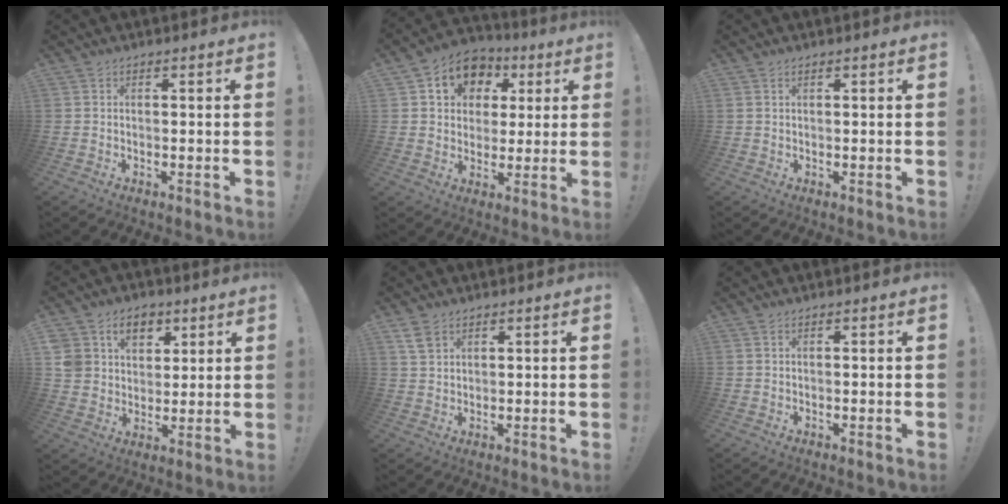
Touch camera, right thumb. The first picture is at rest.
{"total": 10.8, "force": [3.9, 9.1, 4.2], "torque": [-0.059, -0.015, 0.078]}
{"total": 0.7, "force": [0.4, 0.3, 0.5], "torque": [-0.018, 0.004, 0.011]}
{"total": 10.8, "force": [5.1, 8.6, 3.9], "torque": [-0.064, -0.024, 0.104]}
{"total": 4.2, "force": [2.7, 2.5, 2.1], "torque": [-0.037, -0.008, 0.052]}
{"total": 0.0}